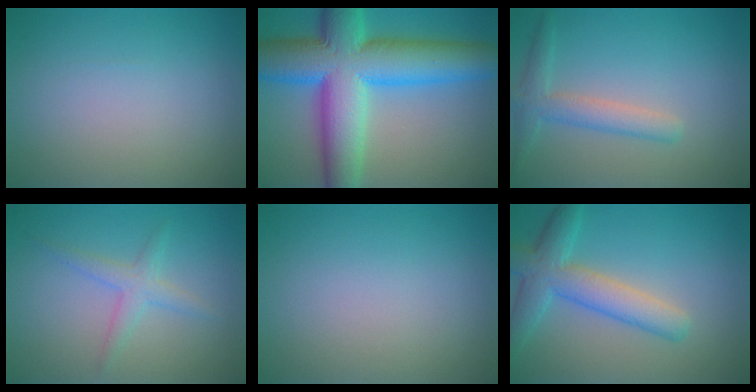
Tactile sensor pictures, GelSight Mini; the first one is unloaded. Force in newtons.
{"total": 13.8, "press": 13.8, "slide": 0.5}
{"total": 2.8, "press": 2.8, "slide": 0.1}
{"total": 2.1, "press": 2.1, "slide": 0.1}
{"total": 0.0}
{"total": 5.2, "press": 5.2, "slide": 0.2}